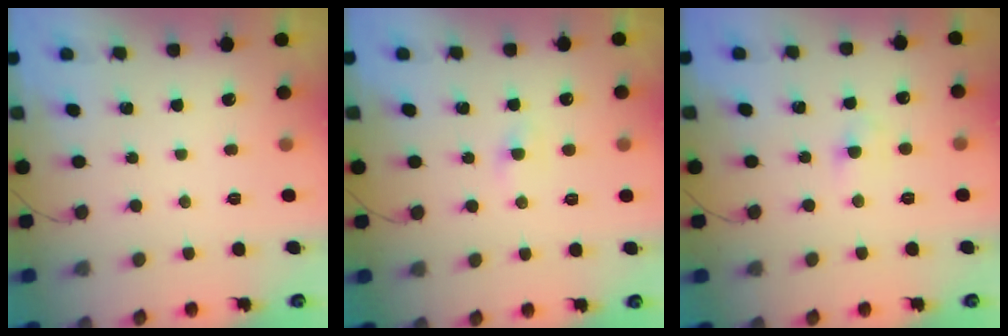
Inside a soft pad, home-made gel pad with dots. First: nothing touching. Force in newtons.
{"total": 0.0}
{"total": 2.5, "press": 2.3, "slide": 0.9}